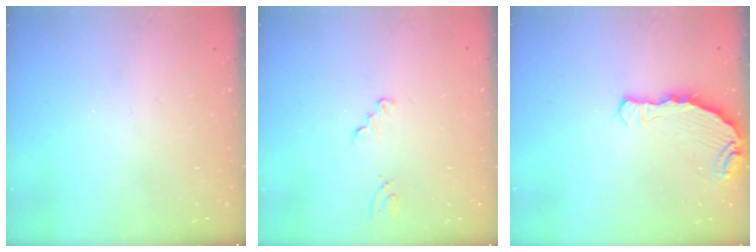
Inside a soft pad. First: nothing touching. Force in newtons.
{"total": 2.0, "press": 2.0, "slide": 0.2}
{"total": 8.2, "press": 6.5, "slide": 5.1}